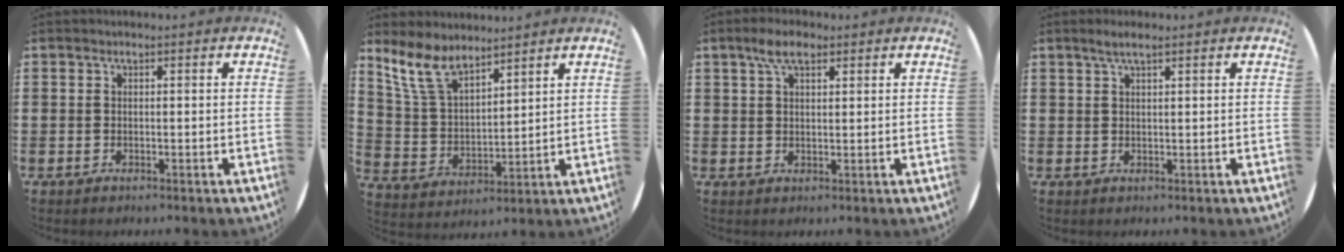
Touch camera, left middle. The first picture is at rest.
{"total": 7.9, "force": [6.6, 2.8, 3.4], "torque": [-0.090, -0.020, 0.124]}
{"total": 4.1, "force": [2.6, 1.7, 2.6], "torque": [-0.040, 0.002, 0.043]}
{"total": 1.9, "force": [1.4, 0.2, 1.3], "torque": [-0.026, 0.004, 0.024]}